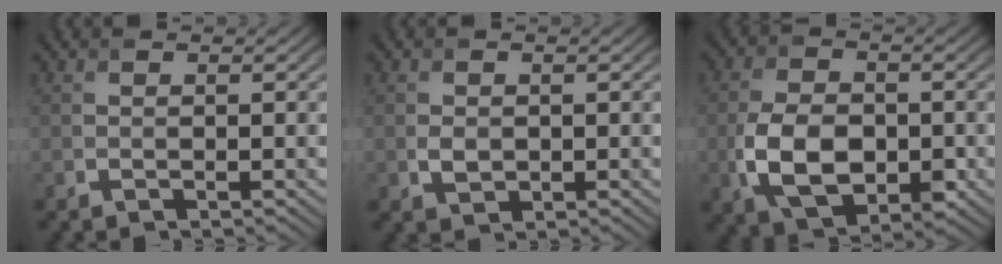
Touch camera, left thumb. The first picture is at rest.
{"total": 1.7, "force": [-0.1, 1.3, 1.1], "torque": [-0.024, -0.006, 0.000]}
{"total": 8.9, "force": [-2.1, 5.7, 6.5], "torque": [-0.142, -0.012, -0.040]}